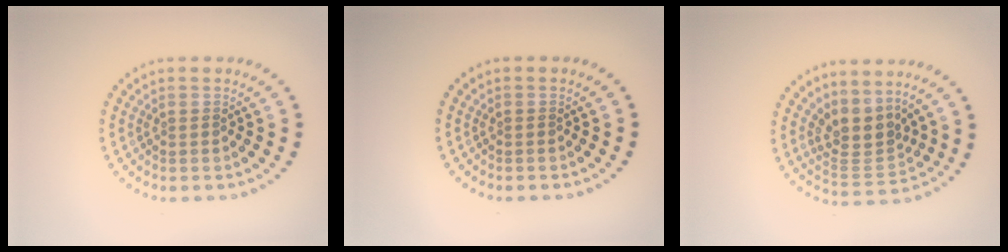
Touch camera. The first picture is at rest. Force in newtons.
{"total": 0.0}
{"total": 3.4, "press": 2.6, "slide": 2.2}